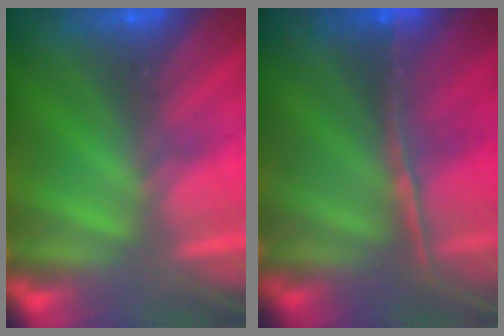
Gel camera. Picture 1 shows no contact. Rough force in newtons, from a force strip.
{"total": 1.7}